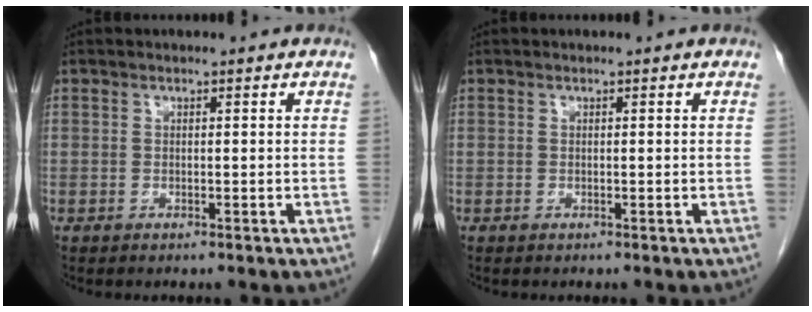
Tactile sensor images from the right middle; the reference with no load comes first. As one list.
[{"total": 0.0}]